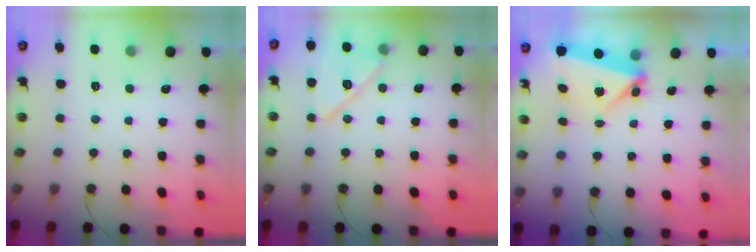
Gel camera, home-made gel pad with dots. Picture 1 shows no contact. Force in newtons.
{"total": 13.2, "press": 13.2, "slide": 0.8}
{"total": 5.7, "press": 5.7, "slide": 0.7}